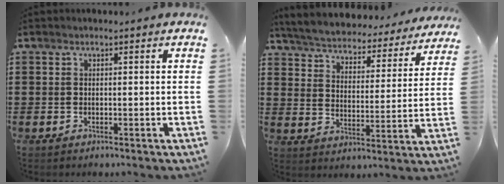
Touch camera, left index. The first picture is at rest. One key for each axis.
{"total": 4.3, "fx": 4.3, "fy": 0.0, "fz": 0.4, "tx": -0.034, "ty": -0.038, "tz": 0.066}